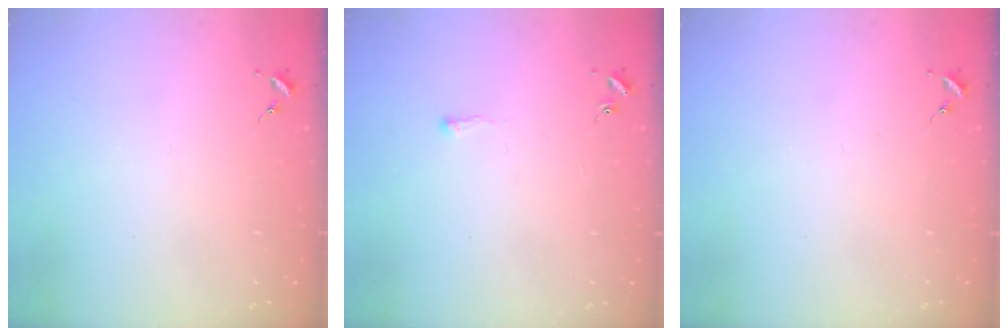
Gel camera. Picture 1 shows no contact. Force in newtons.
{"total": 1.9, "press": 1.8, "slide": 0.3}
{"total": 0.0}